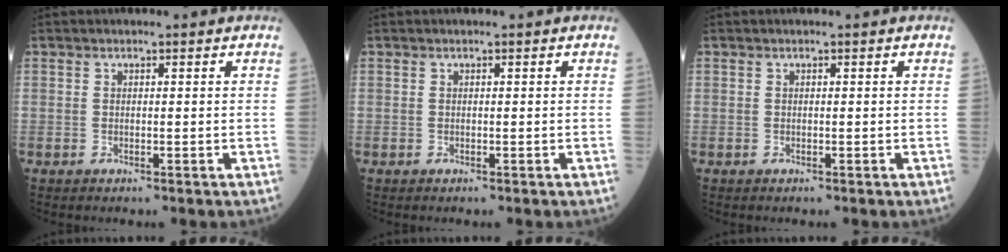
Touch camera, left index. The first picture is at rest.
{"total": 0.0}
{"total": 0.0}